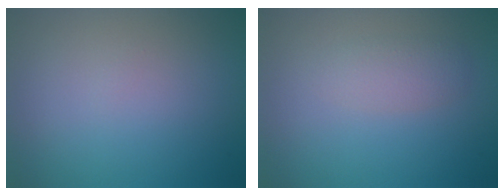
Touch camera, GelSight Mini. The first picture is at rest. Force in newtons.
{"total": 1.9, "press": 1.9, "slide": 0.1}